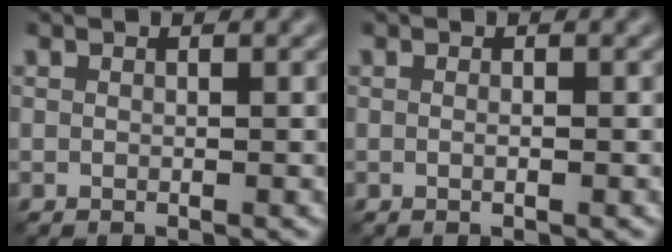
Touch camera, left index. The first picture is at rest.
{"total": 0.6, "force": [0.0, 0.1, 0.6], "torque": [-0.010, -0.005, -0.002]}